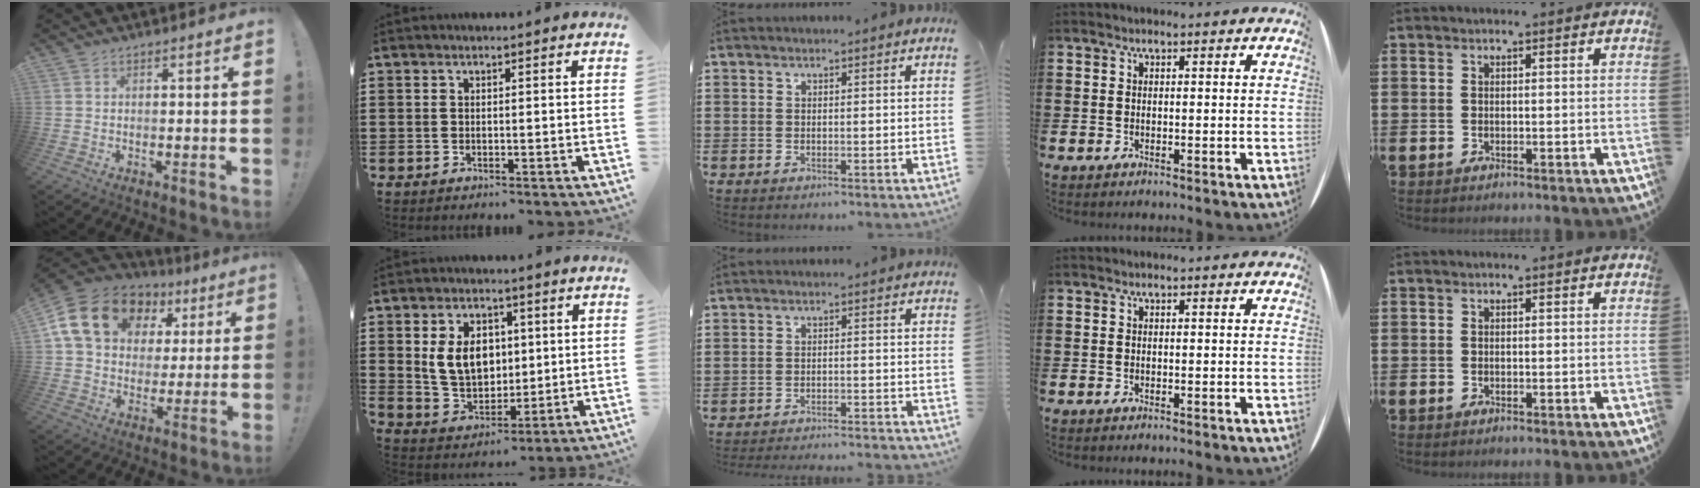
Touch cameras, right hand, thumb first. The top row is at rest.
{"thumb": {"total": 20.5, "force": [7.8, 14.6, 12.0], "torque": [-0.206, -0.015, 0.156]}, "index": {"total": 7.8, "force": [1.6, 5.7, 5.1], "torque": [-0.114, 0.007, 0.024]}, "middle": {"total": 3.0, "force": [-3.0, -0.2, 0.2], "torque": [-0.006, 0.002, -0.063]}}